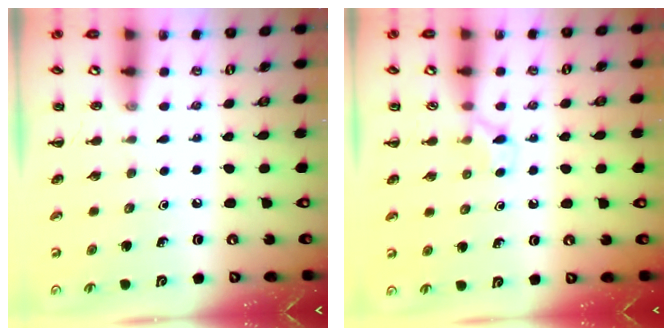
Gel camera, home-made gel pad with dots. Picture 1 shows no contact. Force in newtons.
{"total": 3.6, "press": 3.4, "slide": 1.3}